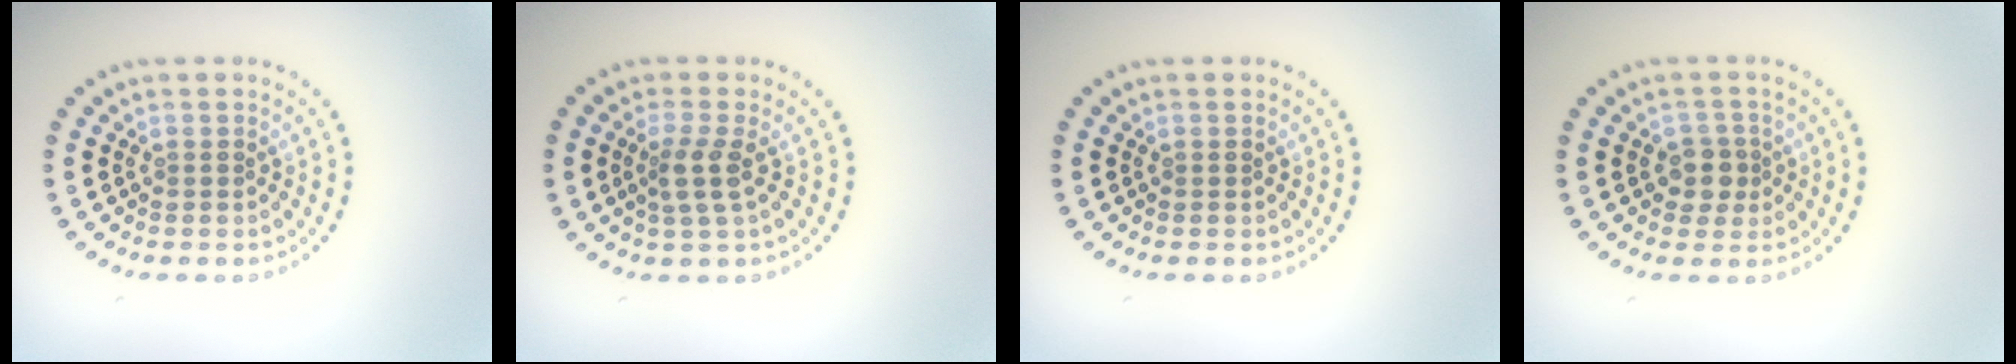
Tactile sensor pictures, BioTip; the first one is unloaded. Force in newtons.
{"total": 2.2, "press": 1.8, "slide": 1.3}
{"total": 0.0}
{"total": 2.1, "press": 1.8, "slide": 1.0}